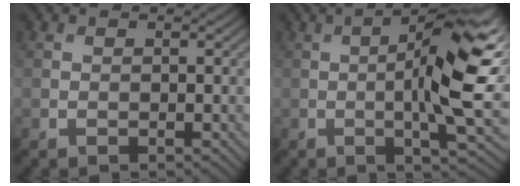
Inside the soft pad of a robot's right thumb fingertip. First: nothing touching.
{"total": 12.0, "force": [0.0, 2.5, 11.8], "torque": [-0.191, 0.008, 0.006]}